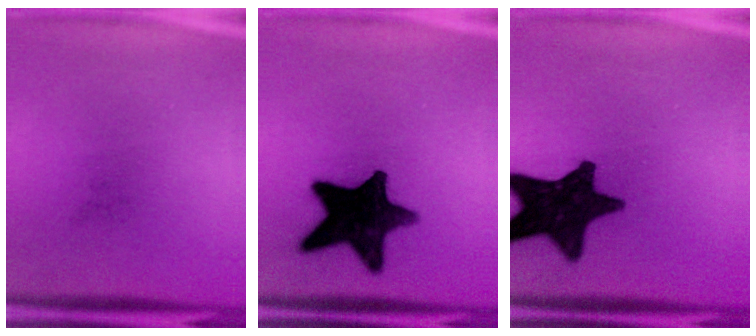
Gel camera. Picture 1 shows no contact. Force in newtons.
{"total": 15.5}
{"total": 15.6}